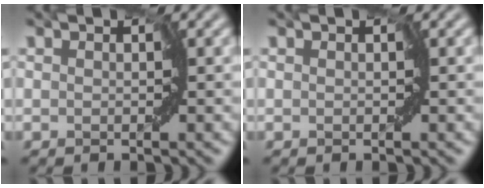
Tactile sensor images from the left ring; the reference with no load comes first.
{"total": 0.0}